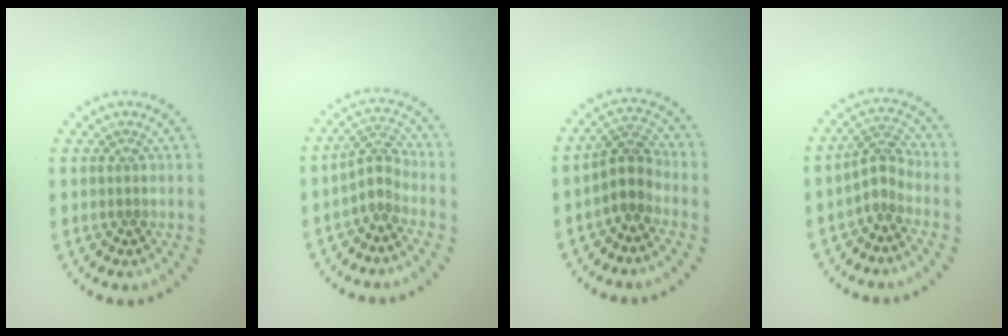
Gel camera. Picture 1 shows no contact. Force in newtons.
{"total": 2.1, "press": 1.4, "slide": 1.6}
{"total": 2.6, "press": 2.1, "slide": 1.6}
{"total": 2.2, "press": 1.6, "slide": 1.5}